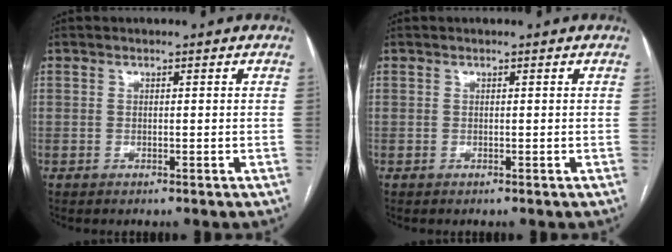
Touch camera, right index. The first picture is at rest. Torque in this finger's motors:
{"motor_torque": [0.00, 0.00, 0.00, -0.01]}